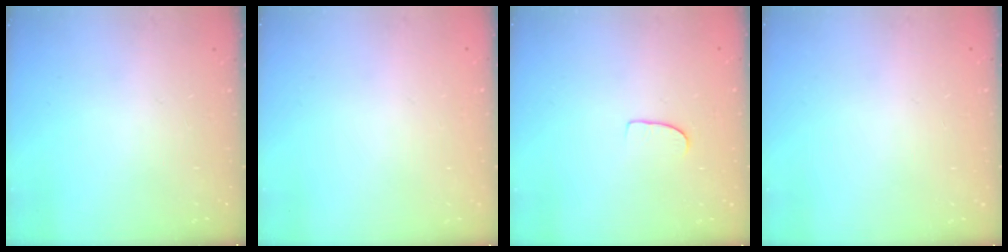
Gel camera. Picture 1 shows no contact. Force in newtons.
{"total": 0.0}
{"total": 5.3, "press": 5.3, "slide": 0.5}
{"total": 0.0}